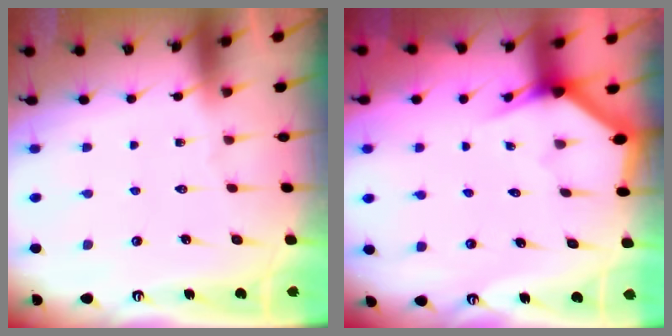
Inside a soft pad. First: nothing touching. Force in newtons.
{"total": 2.9, "press": 2.9, "slide": 0.1}